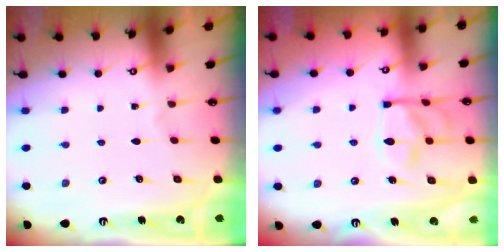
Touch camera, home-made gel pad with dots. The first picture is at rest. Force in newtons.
{"total": 12.2, "press": 12.1, "slide": 1.1}